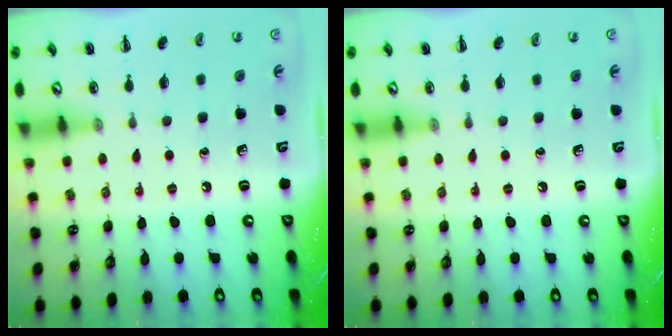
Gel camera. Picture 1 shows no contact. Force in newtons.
{"total": 0.0}